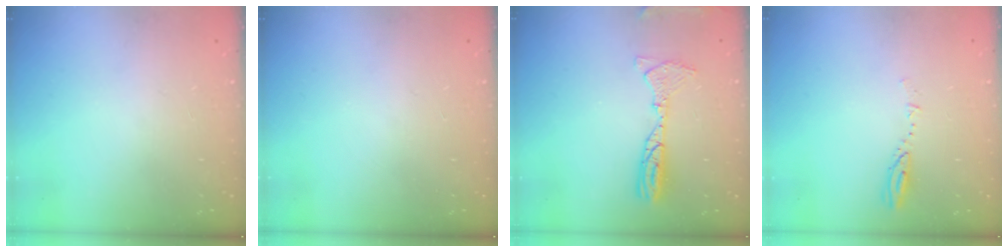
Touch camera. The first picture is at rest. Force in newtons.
{"total": 0.0}
{"total": 10.6, "press": 10.4, "slide": 2.2}
{"total": 3.1, "press": 3.1, "slide": 0.3}